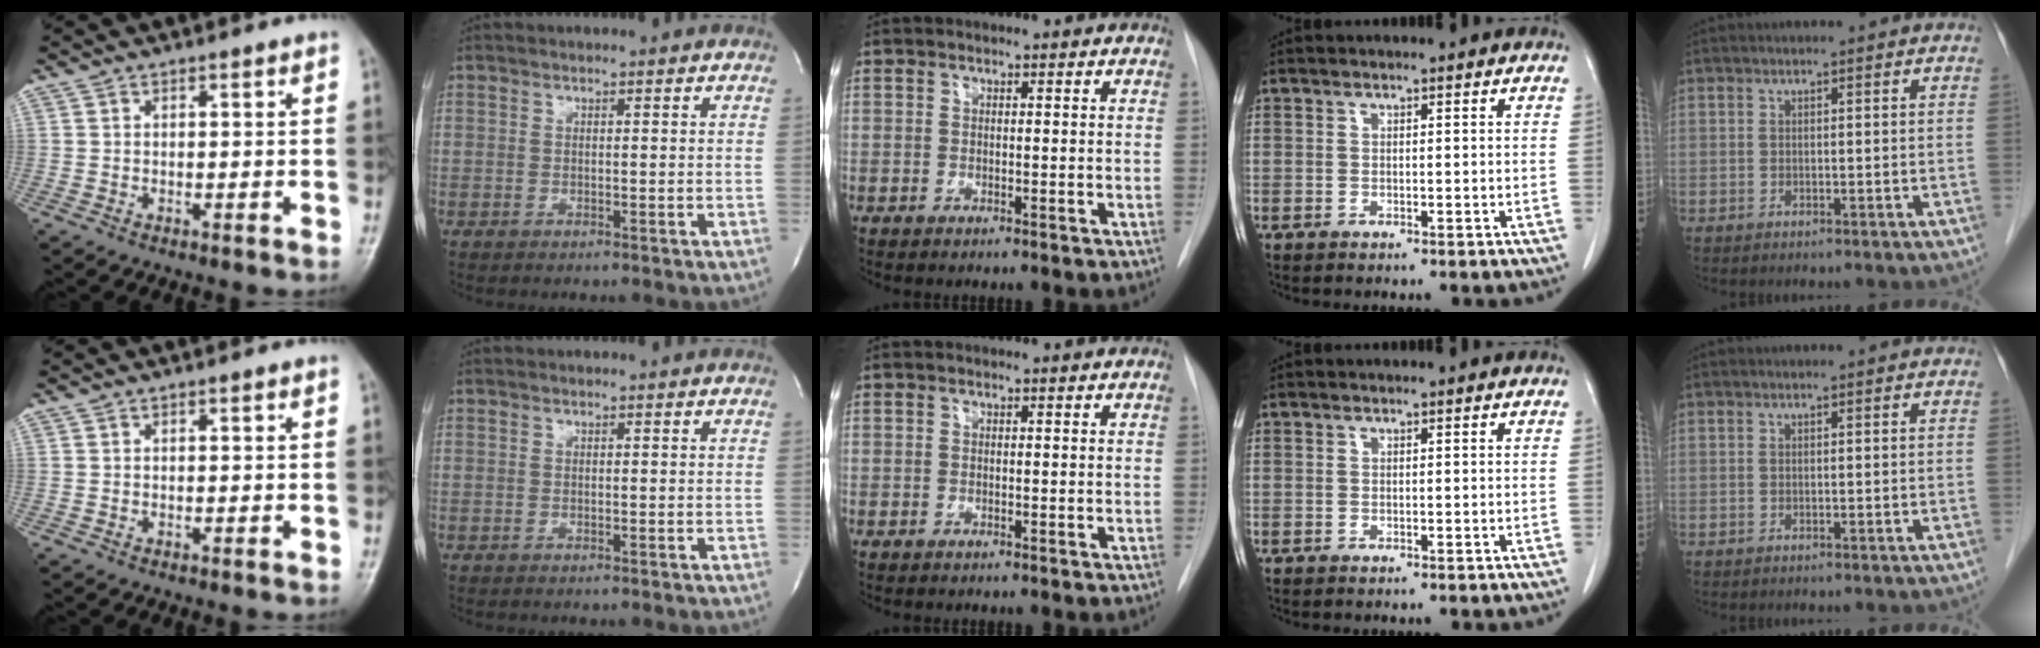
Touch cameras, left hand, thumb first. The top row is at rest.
{}